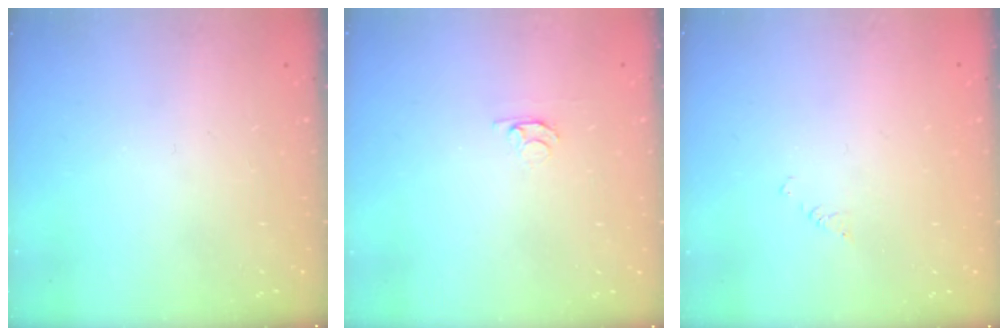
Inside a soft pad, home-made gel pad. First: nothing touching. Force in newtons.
{"total": 2.1, "press": 2.1, "slide": 0.2}
{"total": 2.0, "press": 2.0, "slide": 0.3}